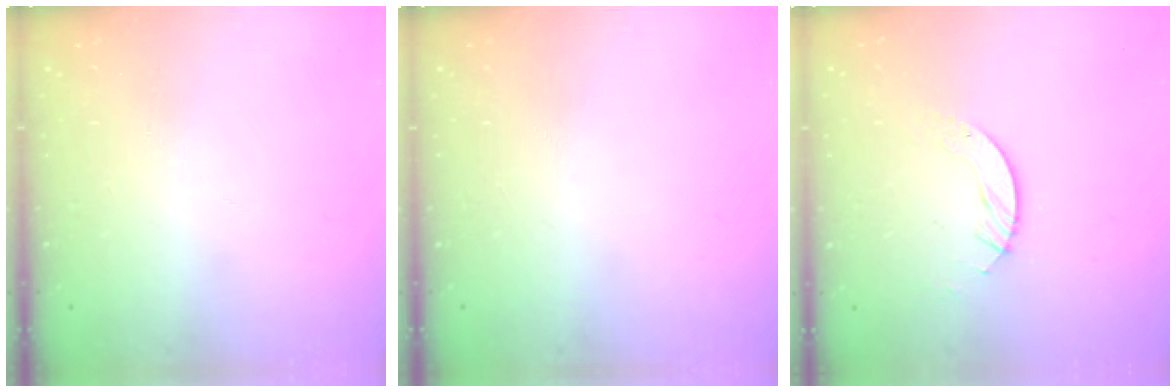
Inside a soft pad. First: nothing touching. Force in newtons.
{"total": 0.0}
{"total": 3.0, "press": 3.0, "slide": 0.2}